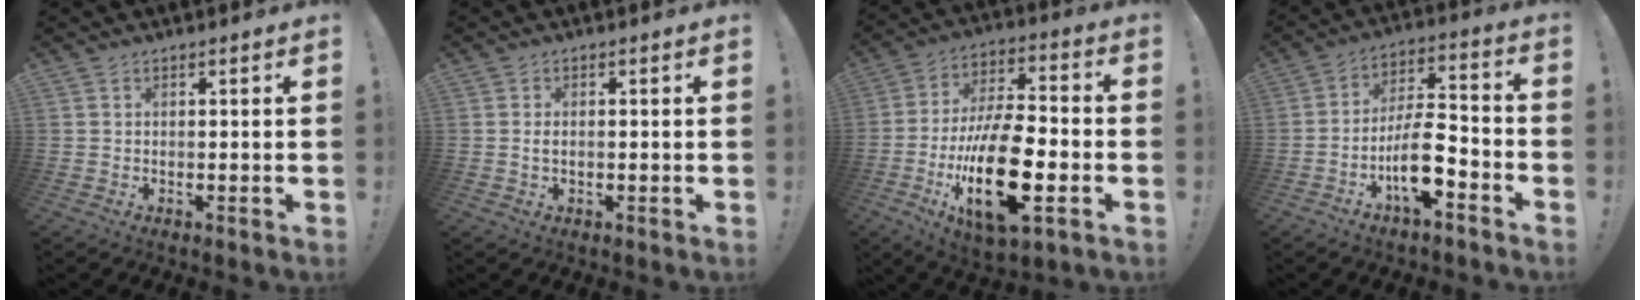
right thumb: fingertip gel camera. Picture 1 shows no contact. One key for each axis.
{"total": 1.4, "fx": -0.2, "fy": 0.5, "fz": 1.3, "tx": -0.029, "ty": 0.005, "tz": -0.002}
{"total": 23.4, "fx": -6.8, "fy": 9.4, "fz": 20.4, "tx": -0.386, "ty": 0.026, "tz": -0.107}
{"total": 13.1, "fx": -5.7, "fy": 4.8, "fz": 10.8, "tx": -0.199, "ty": 0.028, "tz": -0.095}